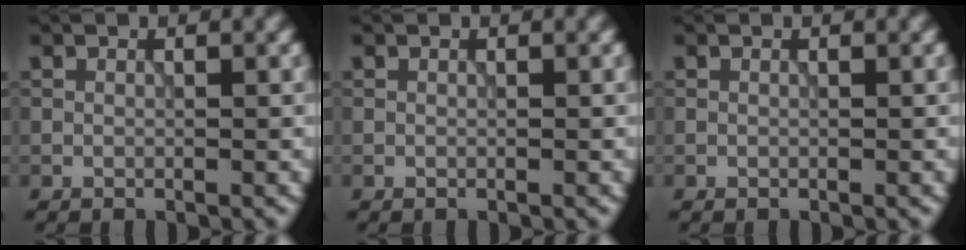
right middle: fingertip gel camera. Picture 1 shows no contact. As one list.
[{"total": 0.0}, {"total": 0.0}]